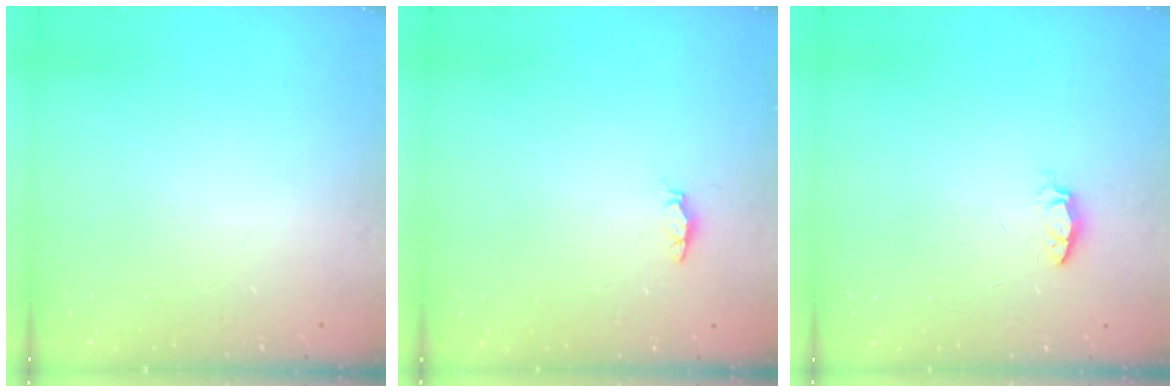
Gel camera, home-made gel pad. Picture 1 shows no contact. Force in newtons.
{"total": 3.3, "press": 3.2, "slide": 0.6}
{"total": 3.5, "press": 3.5, "slide": 0.6}